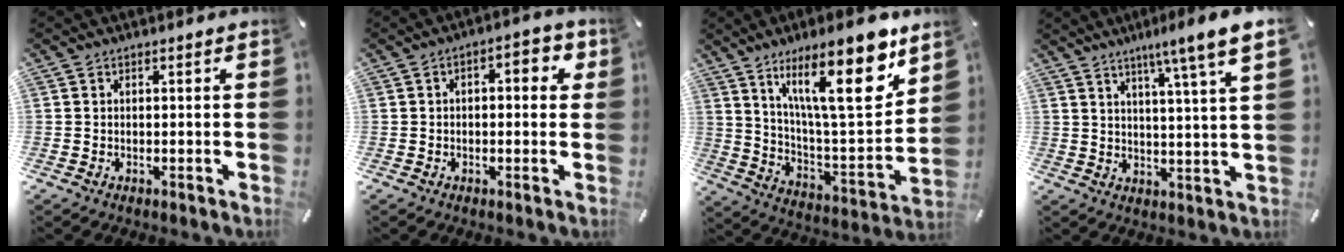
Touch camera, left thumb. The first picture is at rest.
{"total": 4.7, "force": [-0.1, 2.5, 4.0], "torque": [-0.052, 0.008, -0.011]}
{"total": 22.5, "force": [13.9, 6.3, 16.5], "torque": [-0.263, -0.079, 0.217]}
{"total": 9.0, "force": [6.0, -0.8, 6.7], "torque": [-0.103, -0.043, 0.091]}